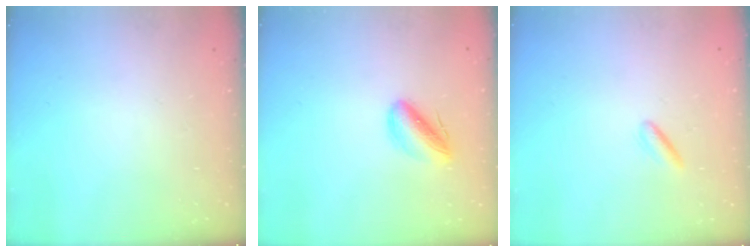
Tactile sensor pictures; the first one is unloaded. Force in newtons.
{"total": 7.8, "press": 7.5, "slide": 2.0}
{"total": 1.3, "press": 1.2, "slide": 0.5}